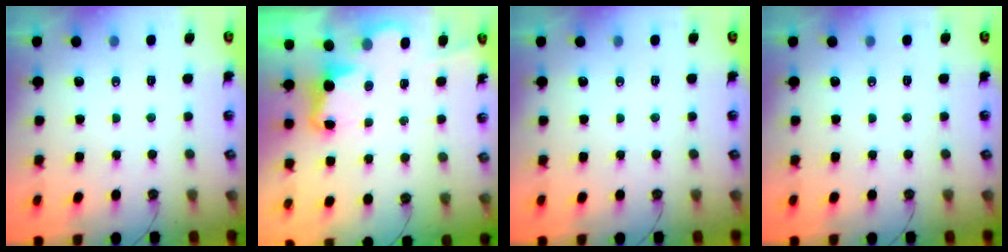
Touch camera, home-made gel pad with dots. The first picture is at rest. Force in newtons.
{"total": 3.3, "press": 3.3, "slide": 0.6}
{"total": 0.0}
{"total": 0.0}